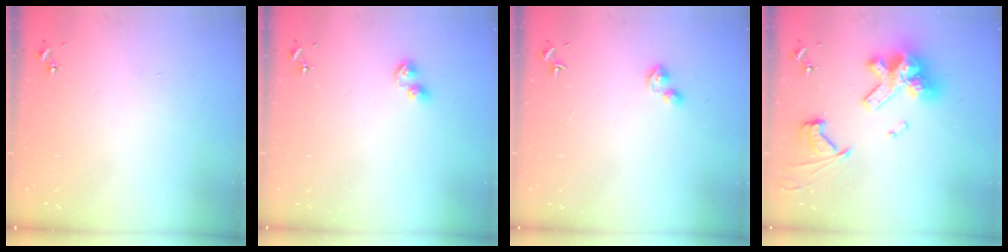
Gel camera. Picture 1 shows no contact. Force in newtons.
{"total": 4.5, "press": 4.4, "slide": 0.7}
{"total": 3.6, "press": 3.5, "slide": 0.8}
{"total": 18.5, "press": 18.3, "slide": 2.2}